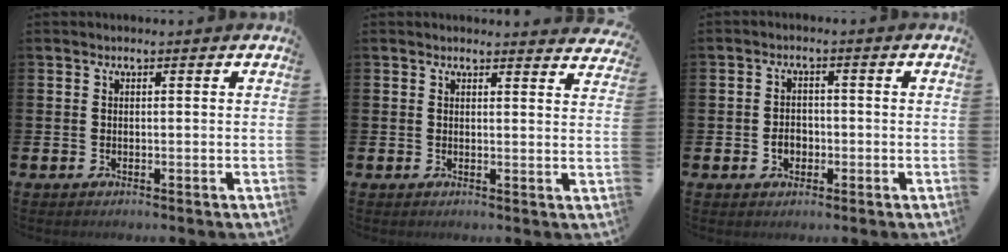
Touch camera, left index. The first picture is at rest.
{"total": 2.2, "force": [2.2, 0.1, -0.1], "torque": [0.011, -0.017, 0.036]}
{"total": 2.5, "force": [-0.8, 1.9, 1.3], "torque": [-0.015, -0.001, -0.021]}